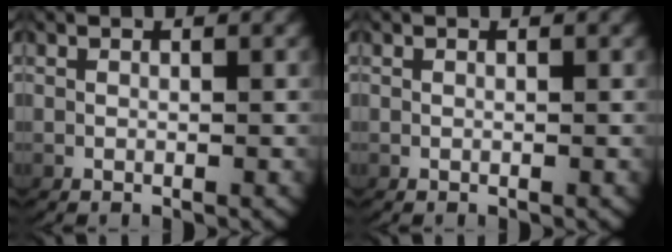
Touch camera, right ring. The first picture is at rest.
{"total": 0.0}